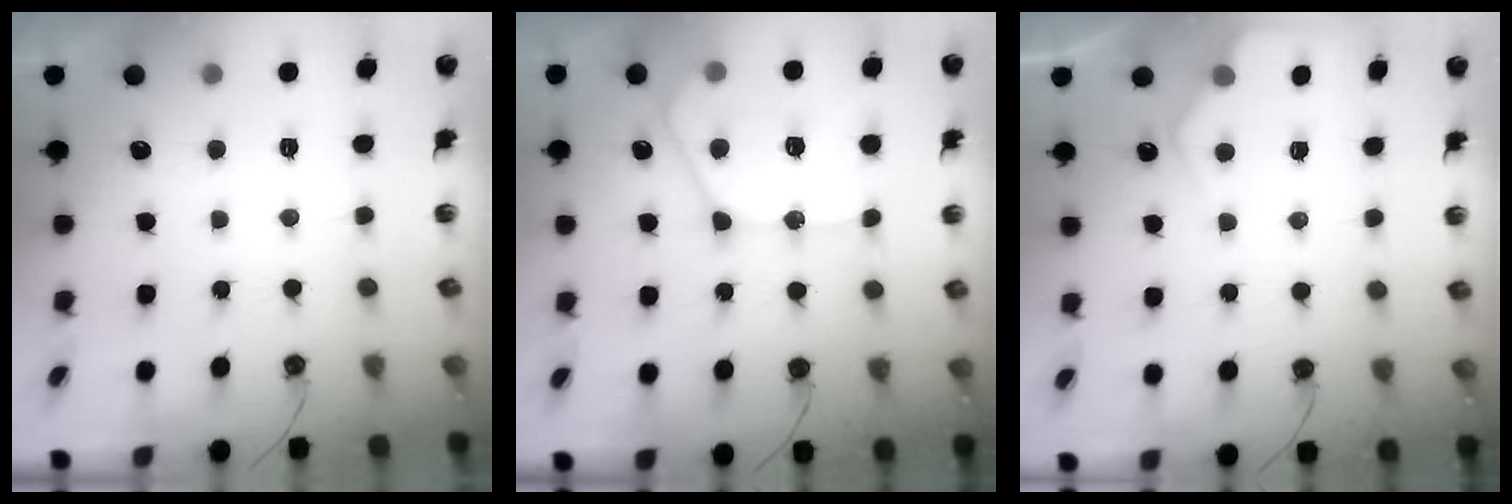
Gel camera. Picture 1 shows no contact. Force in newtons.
{"total": 19.4, "press": 19.4, "slide": 1.6}
{"total": 4.7, "press": 4.6, "slide": 0.5}